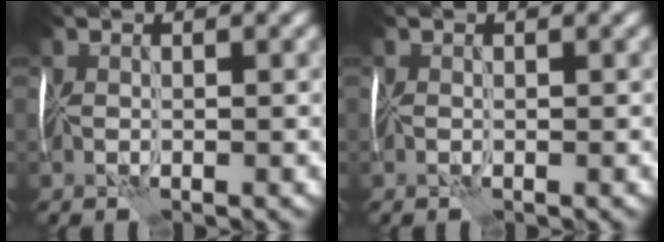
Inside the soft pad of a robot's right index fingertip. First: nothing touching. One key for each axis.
{"total": 0.0}